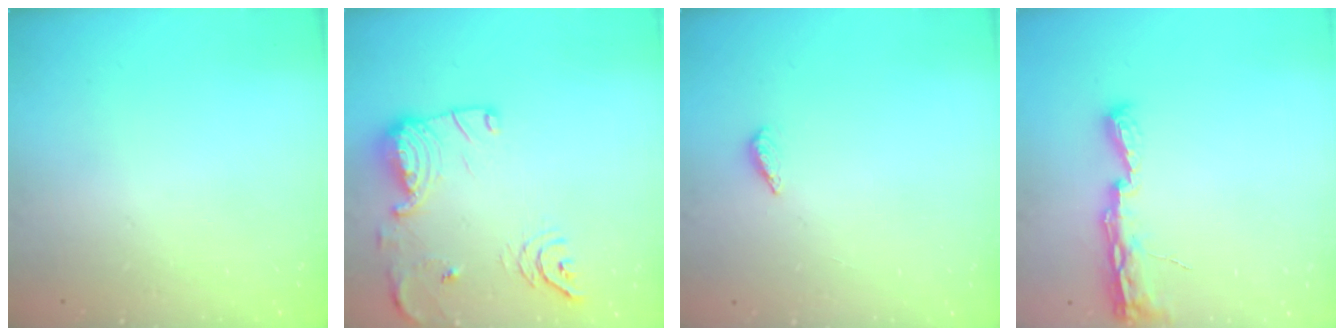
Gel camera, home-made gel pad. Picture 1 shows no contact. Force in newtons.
{"total": 16.1, "press": 15.5, "slide": 4.2}
{"total": 2.1, "press": 1.9, "slide": 0.8}
{"total": 8.5, "press": 8.5, "slide": 1.2}